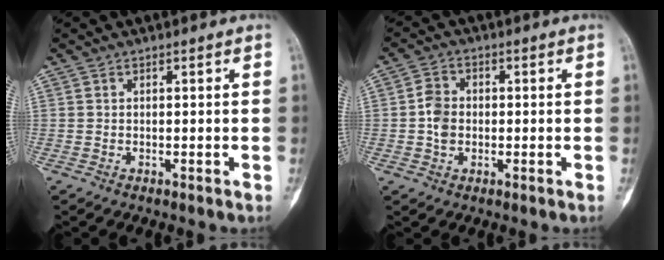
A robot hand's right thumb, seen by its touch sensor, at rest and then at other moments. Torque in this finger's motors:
{"motor_torque": [0.47, 1.22, 0.15, -0.26, 0.05]}